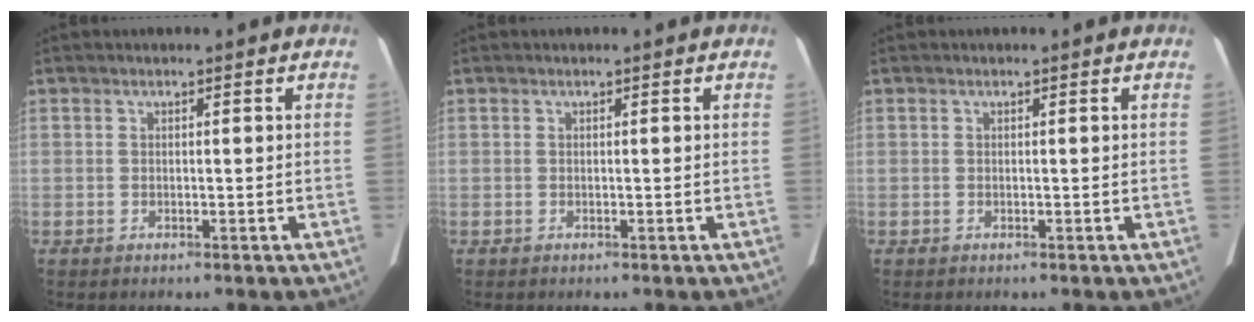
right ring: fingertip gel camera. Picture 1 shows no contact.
{"total": 0.0}
{"total": 0.0}